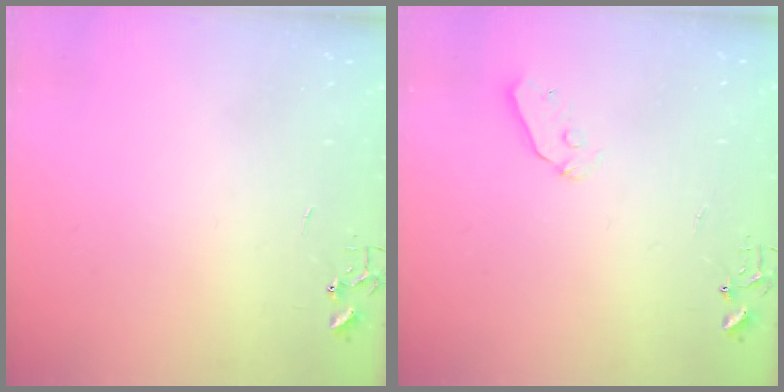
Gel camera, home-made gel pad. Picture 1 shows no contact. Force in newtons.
{"total": 5.3, "press": 5.2, "slide": 0.6}